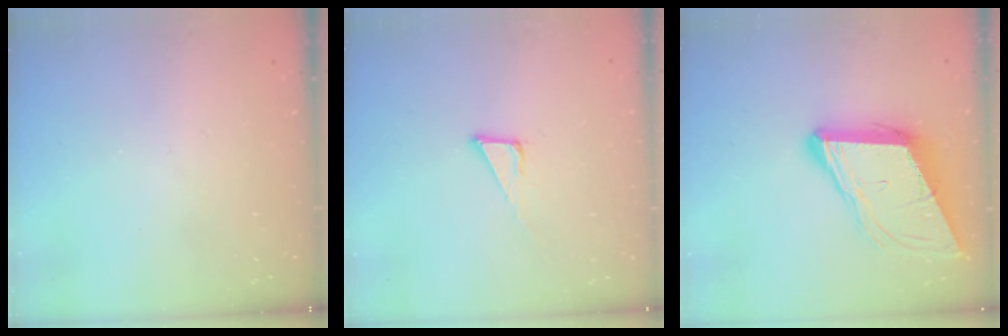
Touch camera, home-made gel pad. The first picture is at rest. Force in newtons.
{"total": 4.3, "press": 4.3, "slide": 0.2}
{"total": 12.0, "press": 11.5, "slide": 3.7}